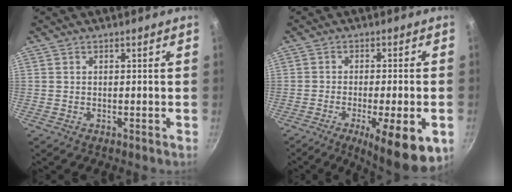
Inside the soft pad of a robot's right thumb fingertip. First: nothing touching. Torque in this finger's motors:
{"motor_torque": [0.10, 0.35, 0.05, -0.07, 0.29]}